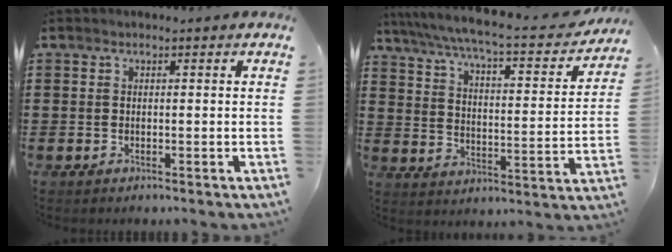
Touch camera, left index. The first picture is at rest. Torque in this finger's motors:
{"motor_torque": [1.28, -0.86, 1.05, 0.14]}